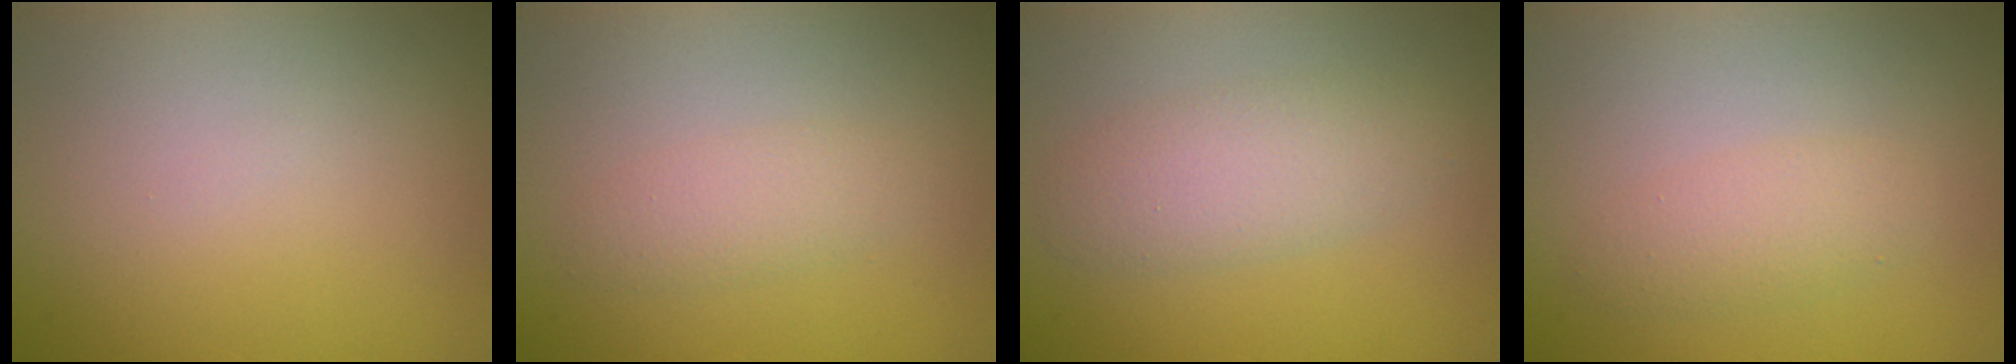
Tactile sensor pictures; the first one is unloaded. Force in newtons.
{"total": 1.9, "press": 1.9, "slide": 0.0}
{"total": 3.5, "press": 3.5, "slide": 0.3}
{"total": 2.2, "press": 2.2, "slide": 0.1}